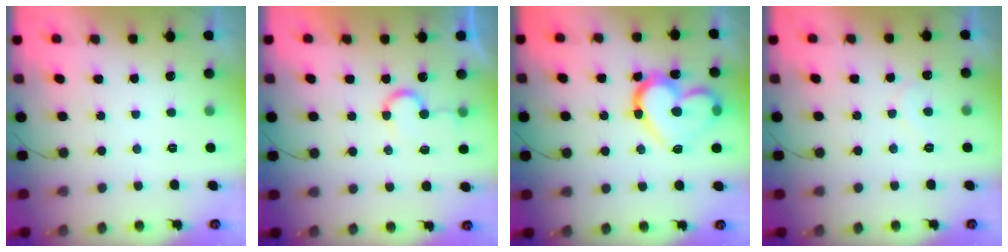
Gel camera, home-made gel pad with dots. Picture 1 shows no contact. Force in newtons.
{"total": 7.6, "press": 7.6, "slide": 0.6}
{"total": 17.0, "press": 16.9, "slide": 2.1}
{"total": 5.7, "press": 5.7, "slide": 0.5}